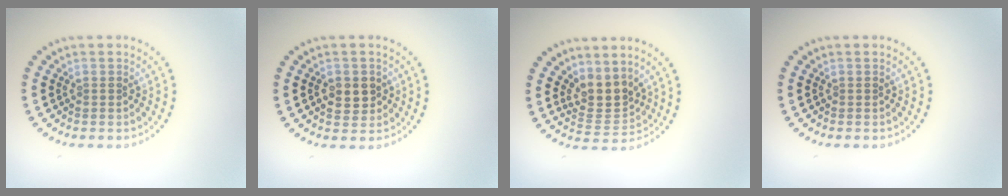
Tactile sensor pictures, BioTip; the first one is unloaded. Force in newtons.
{"total": 2.4, "press": 2.4, "slide": 0.3}
{"total": 3.1, "press": 2.4, "slide": 2.0}
{"total": 0.0}